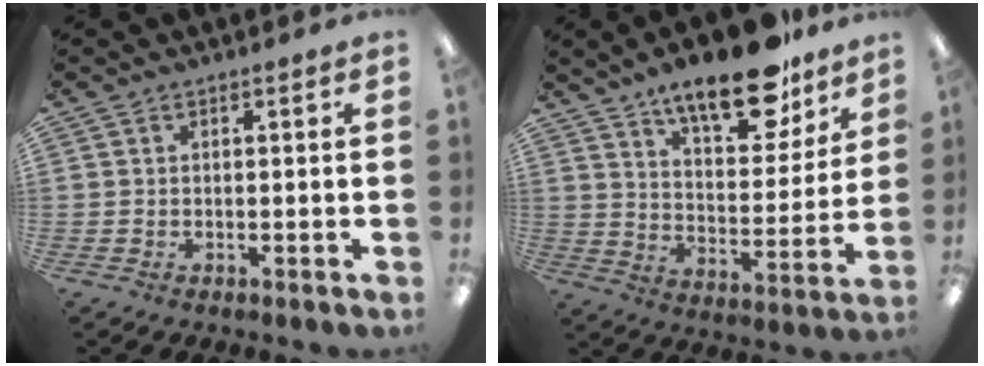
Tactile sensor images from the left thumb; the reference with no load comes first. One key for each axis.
{"total": 17.9, "fx": 13.6, "fy": 6.6, "fz": 9.6, "tx": -0.145, "ty": -0.081, "tz": 0.229}